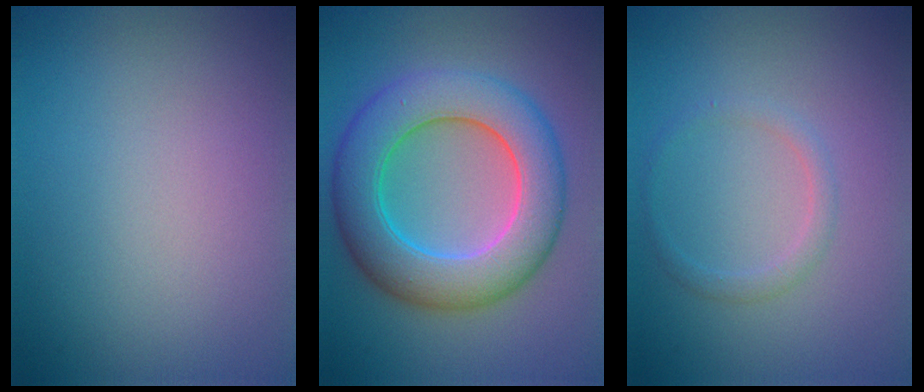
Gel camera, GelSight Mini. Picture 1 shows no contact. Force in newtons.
{"total": 9.1, "press": 9.1, "slide": 0.4}
{"total": 1.3, "press": 1.3, "slide": 0.1}